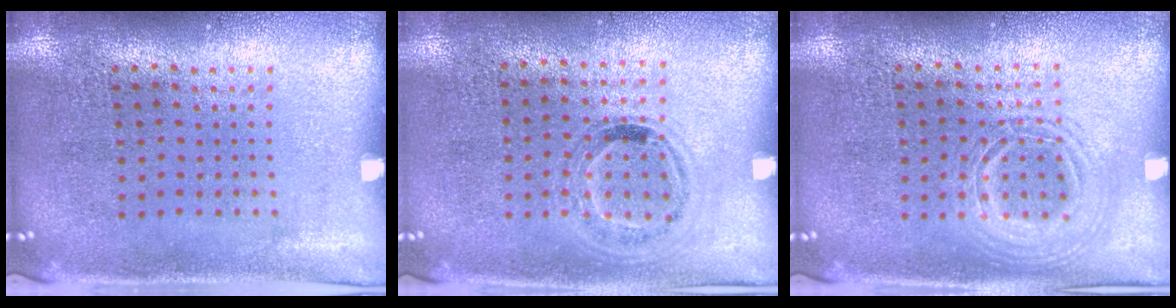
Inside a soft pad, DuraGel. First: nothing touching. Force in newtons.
{"total": 1.1, "press": 0.9, "slide": 0.6}
{"total": 1.3, "press": 1.3, "slide": 0.1}